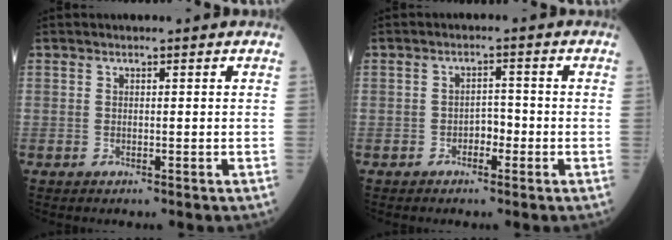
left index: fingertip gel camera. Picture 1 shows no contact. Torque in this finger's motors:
{"motor_torque": [-0.20, -0.04, -0.06, -0.01]}